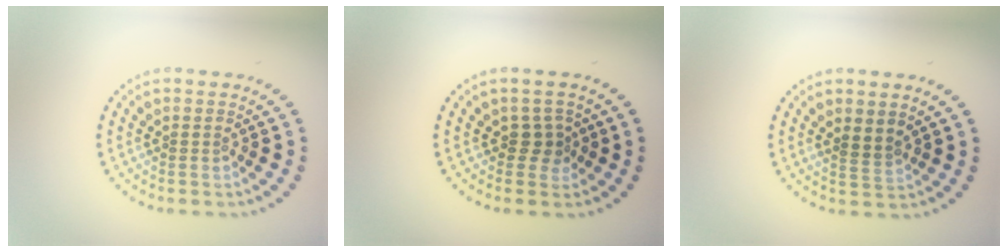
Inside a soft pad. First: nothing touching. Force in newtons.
{"total": 1.7, "press": 1.3, "slide": 1.0}
{"total": 1.2, "press": 1.0, "slide": 0.8}